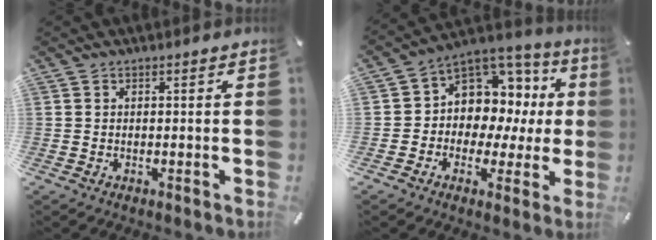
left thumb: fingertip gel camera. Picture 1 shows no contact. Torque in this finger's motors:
{"motor_torque": [1.63, 1.69, 0.35, 0.19, 0.09]}